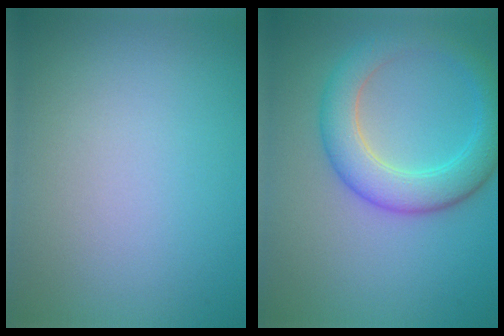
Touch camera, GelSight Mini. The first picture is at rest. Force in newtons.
{"total": 5.1, "press": 5.1, "slide": 0.1}